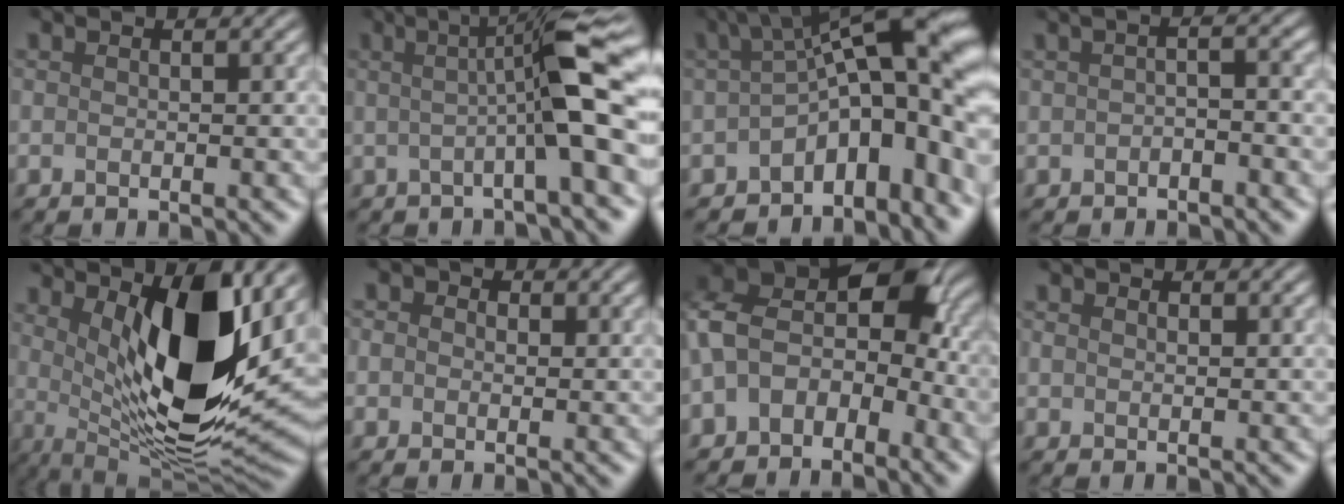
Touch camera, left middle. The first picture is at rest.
{"total": 7.8, "force": [0.9, 0.8, 7.7], "torque": [-0.098, 0.019, 0.002]}
{"total": 10.7, "force": [-1.1, 3.9, 9.9], "torque": [-0.126, 0.016, -0.019]}
{"total": 0.0}
{"total": 11.0, "force": [3.1, 3.5, 10.0], "torque": [-0.156, -0.022, 0.055]}
{"total": 1.7, "force": [1.0, 1.4, 0.2], "torque": [0.018, 0.006, -0.003]}
{"total": 7.8, "force": [-1.2, 5.4, 5.5], "torque": [-0.090, 0.003, -0.035]}
{"total": 1.2, "force": [1.0, 0.7, 0.1], "torque": [0.016, 0.004, 0.001]}